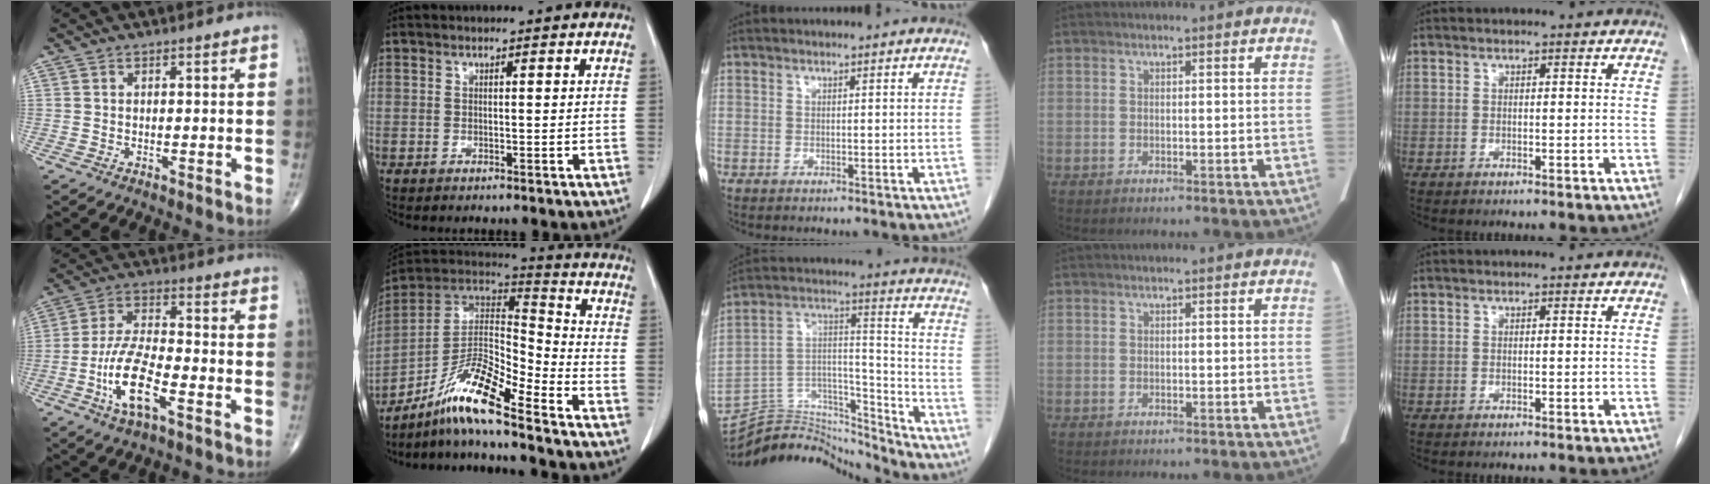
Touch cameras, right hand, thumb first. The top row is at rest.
{"thumb": {"total": 12.2, "force": [-4.9, 4.3, 10.4], "torque": [-0.209, 0.026, -0.092]}, "index": {"total": 12.7, "force": [-9.1, 0.9, 8.7], "torque": [-0.161, 0.020, -0.167]}, "middle": {"total": 18.9, "force": [-18.3, 3.5, 3.2], "torque": [-0.060, 0.048, -0.299]}}